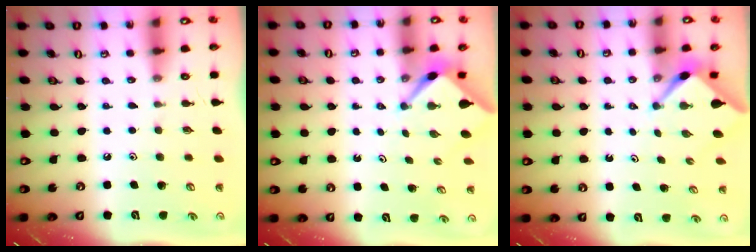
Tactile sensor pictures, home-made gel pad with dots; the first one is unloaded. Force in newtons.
{"total": 2.7, "press": 2.6, "slide": 0.2}
{"total": 2.4, "press": 2.4, "slide": 0.3}